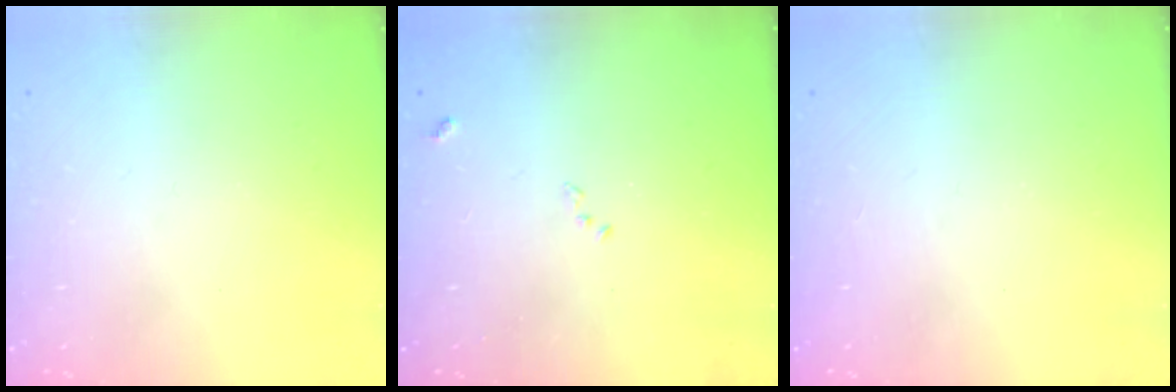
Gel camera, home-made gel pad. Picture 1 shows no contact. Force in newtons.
{"total": 8.4, "press": 8.3, "slide": 0.9}
{"total": 1.3, "press": 1.1, "slide": 0.7}